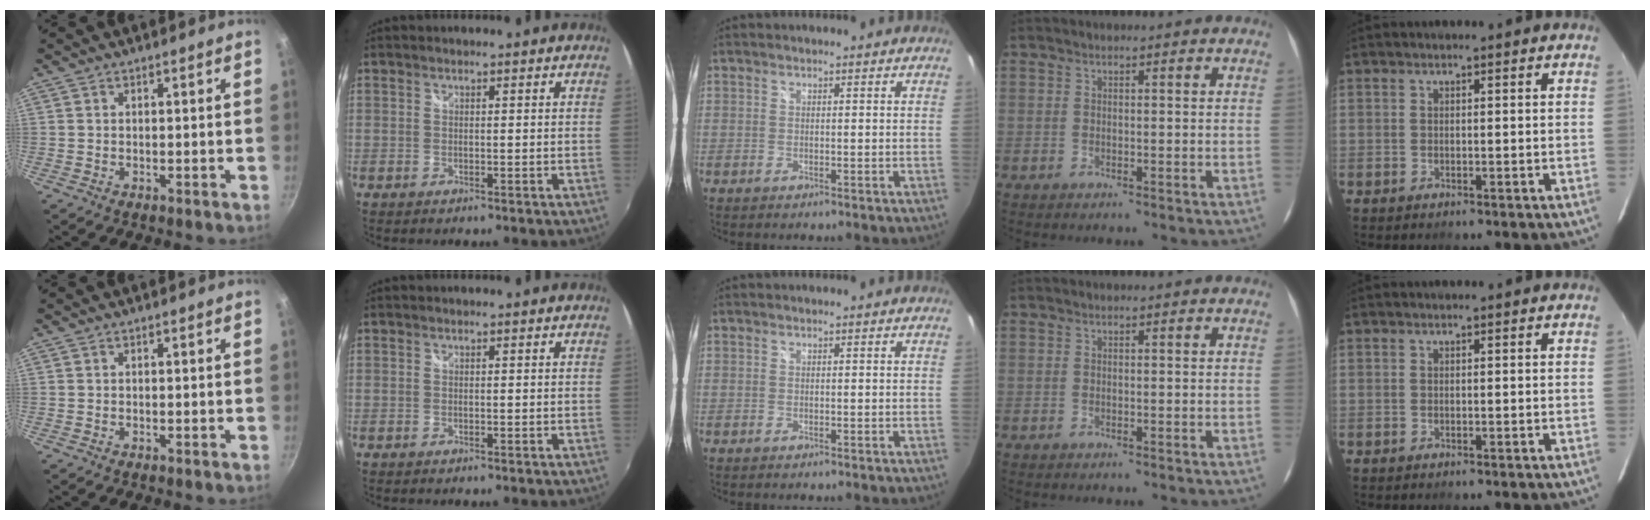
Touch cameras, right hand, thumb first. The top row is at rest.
{}